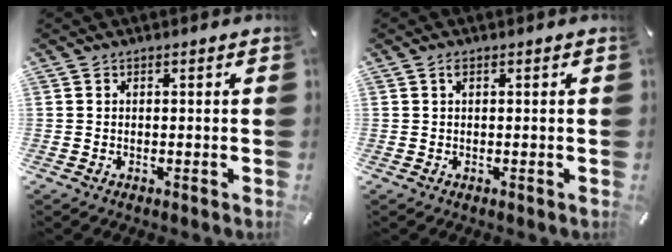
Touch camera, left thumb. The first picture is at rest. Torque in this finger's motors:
{"motor_torque": [0.09, -0.06, 0.16, -0.12, 0.05]}